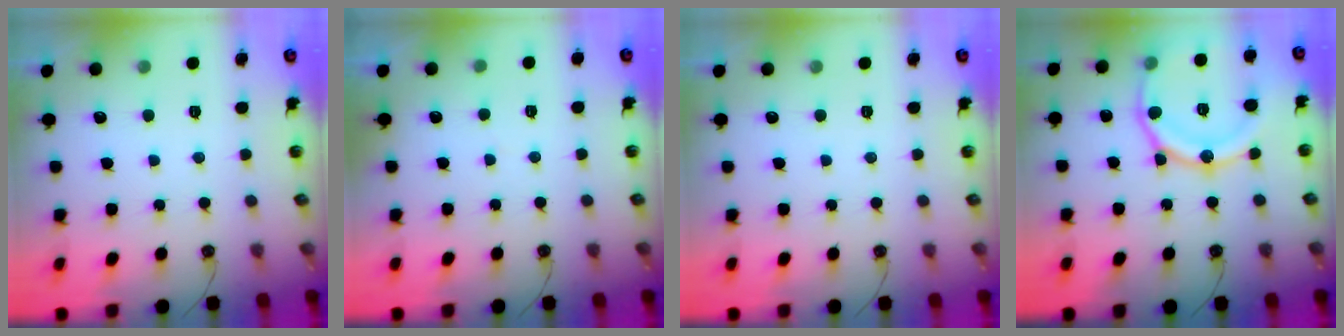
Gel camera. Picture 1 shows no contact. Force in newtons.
{"total": 1.2, "press": 1.2, "slide": 0.1}
{"total": 0.0}
{"total": 17.2, "press": 17.1, "slide": 1.9}